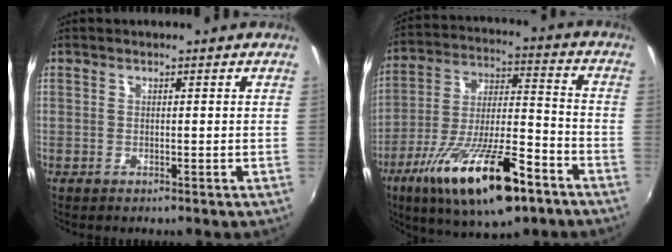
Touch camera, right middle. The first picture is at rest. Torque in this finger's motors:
{"motor_torque": [1.46, -0.68, 1.05, 0.21]}